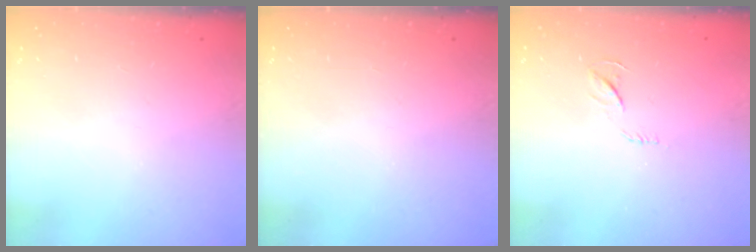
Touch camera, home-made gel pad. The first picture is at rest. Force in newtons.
{"total": 0.0}
{"total": 6.1, "press": 6.1, "slide": 0.3}